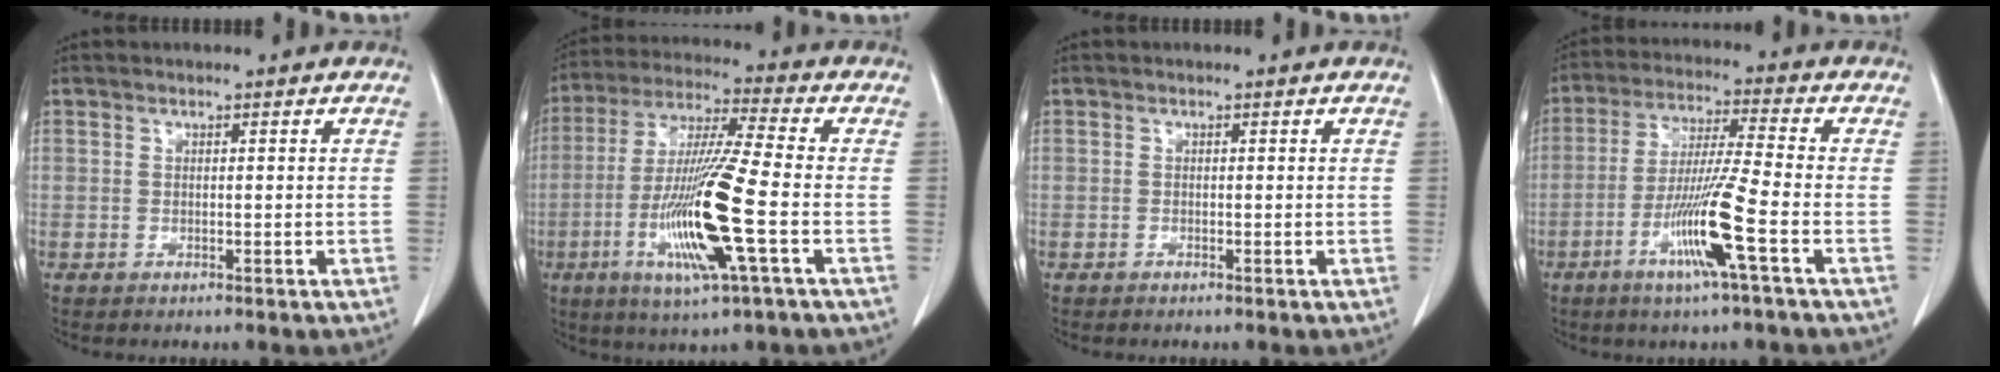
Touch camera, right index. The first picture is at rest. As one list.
[{"total": 16.2, "force": [-4.6, 0.1, 15.5], "torque": [-0.317, -0.020, -0.089]}, {"total": 0.0}, {"total": 11.2, "force": [-4.5, -1.2, 10.1], "torque": [-0.201, -0.016, -0.090]}]